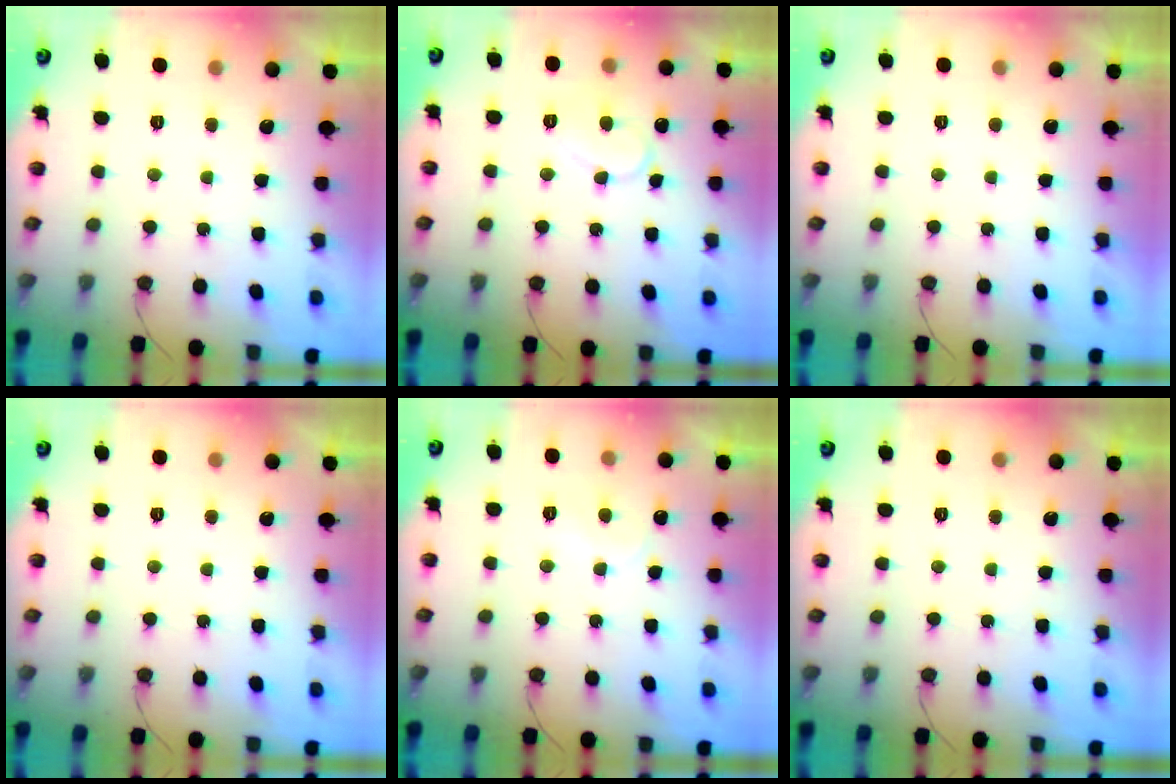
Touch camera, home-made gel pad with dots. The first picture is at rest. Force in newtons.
{"total": 9.1, "press": 9.1, "slide": 0.8}
{"total": 1.7, "press": 1.7, "slide": 0.1}
{"total": 0.0}
{"total": 6.3, "press": 6.3, "slide": 0.6}
{"total": 0.0}